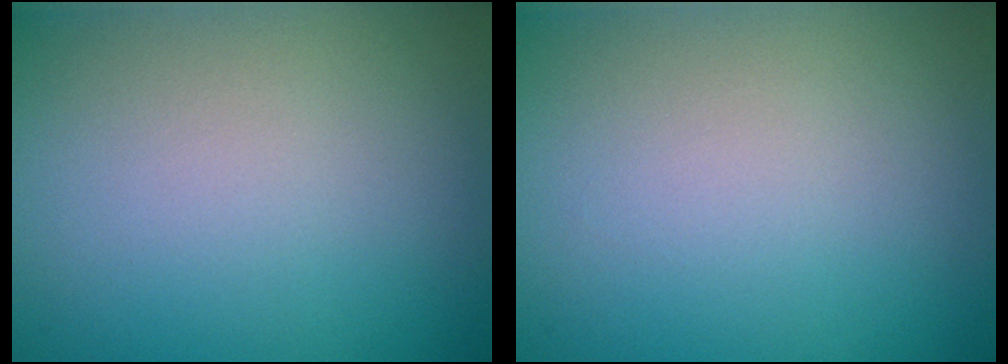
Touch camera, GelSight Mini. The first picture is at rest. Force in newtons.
{"total": 0.0}